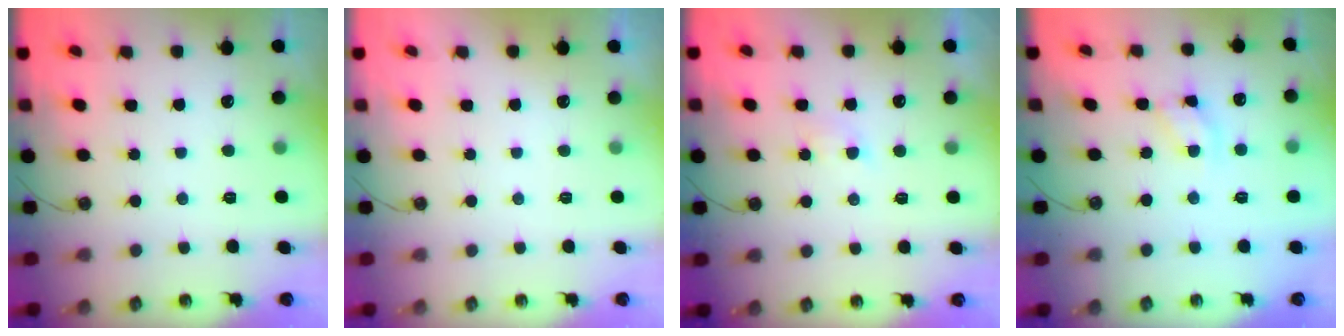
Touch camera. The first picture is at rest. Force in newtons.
{"total": 0.0}
{"total": 2.9, "press": 2.9, "slide": 0.5}
{"total": 7.1, "press": 7.1, "slide": 0.5}